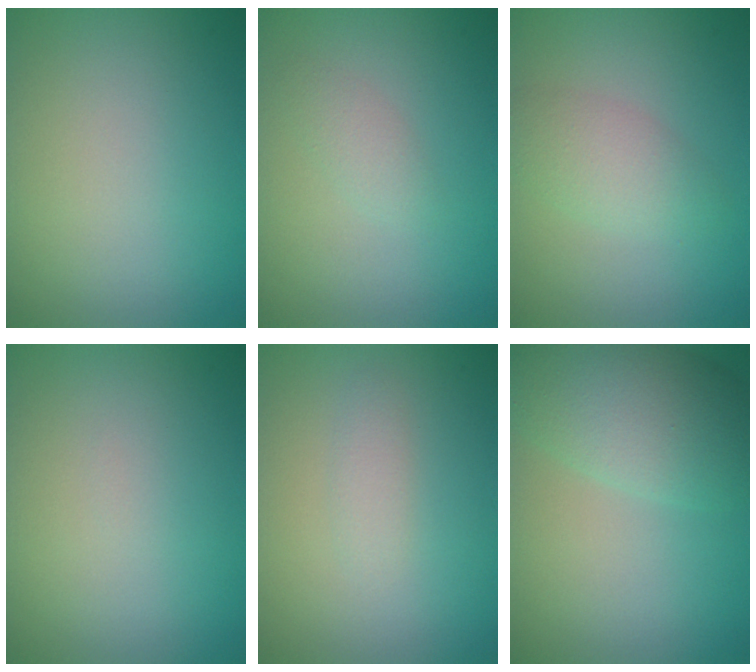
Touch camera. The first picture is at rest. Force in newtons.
{"total": 1.3, "press": 1.3, "slide": 0.0}
{"total": 2.7, "press": 2.7, "slide": 0.1}
{"total": 0.0}
{"total": 1.1, "press": 1.1, "slide": 0.1}
{"total": 6.2, "press": 6.2, "slide": 0.3}